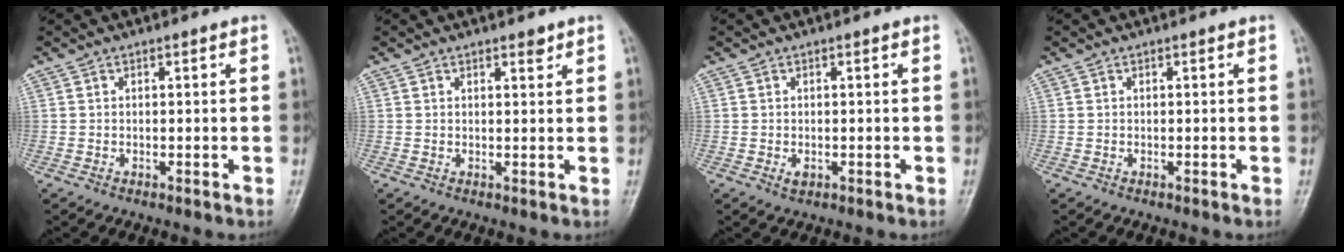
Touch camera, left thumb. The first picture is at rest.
{"total": 1.6, "force": [1.2, 0.5, 0.9], "torque": [-0.006, -0.007, 0.017]}
{"total": 1.3, "force": [0.0, 0.8, 1.0], "torque": [-0.013, -0.001, 0.003]}
{"total": 0.0}